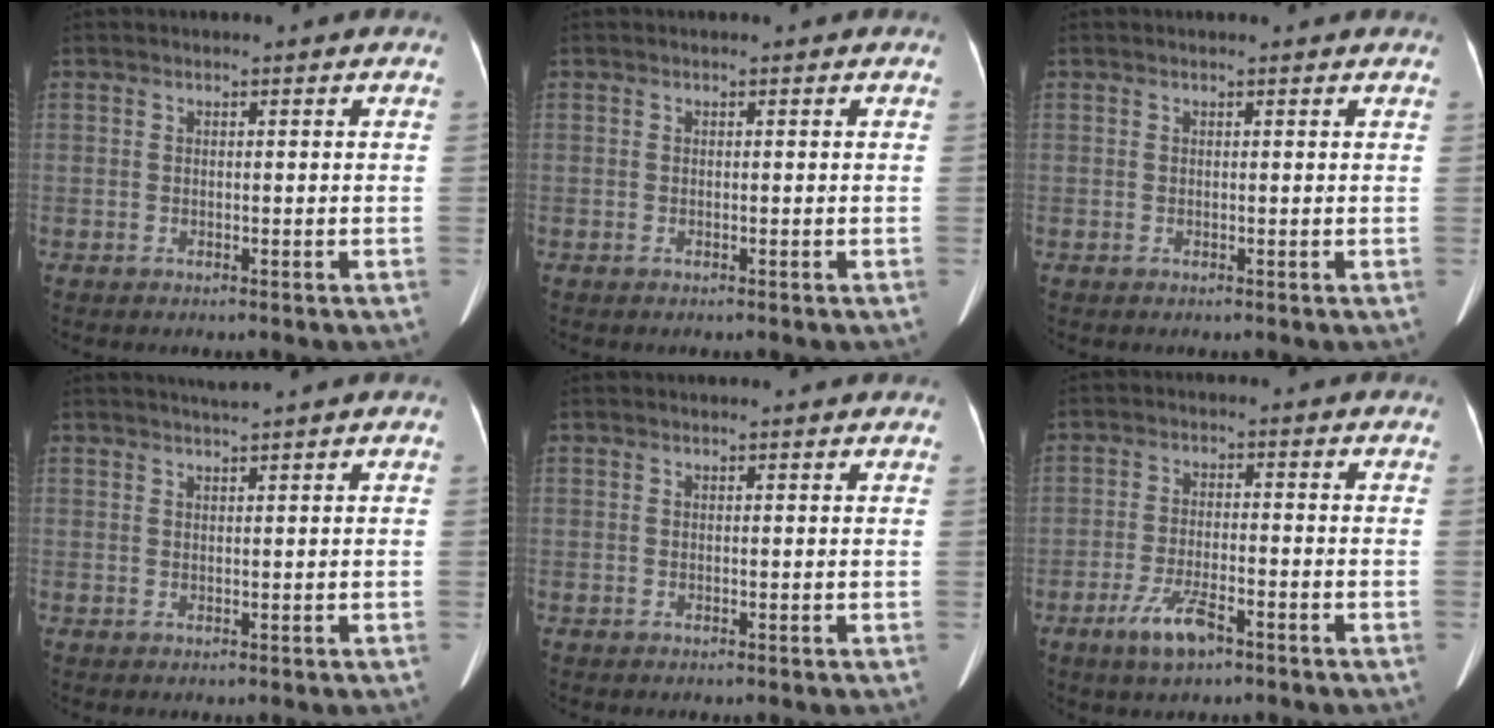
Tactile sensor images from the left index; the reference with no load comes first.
{"total": 0.0}
{"total": 1.2, "force": [1.2, 0.2, 0.2], "torque": [-0.012, 0.005, 0.007]}
{"total": 1.8, "force": [1.6, -0.6, 0.6], "torque": [-0.007, 0.004, 0.031]}
{"total": 1.7, "force": [1.6, 0.2, 0.4], "torque": [-0.012, 0.009, 0.014]}
{"total": 5.6, "force": [-3.5, 1.3, 4.2], "torque": [-0.089, -0.006, -0.061]}